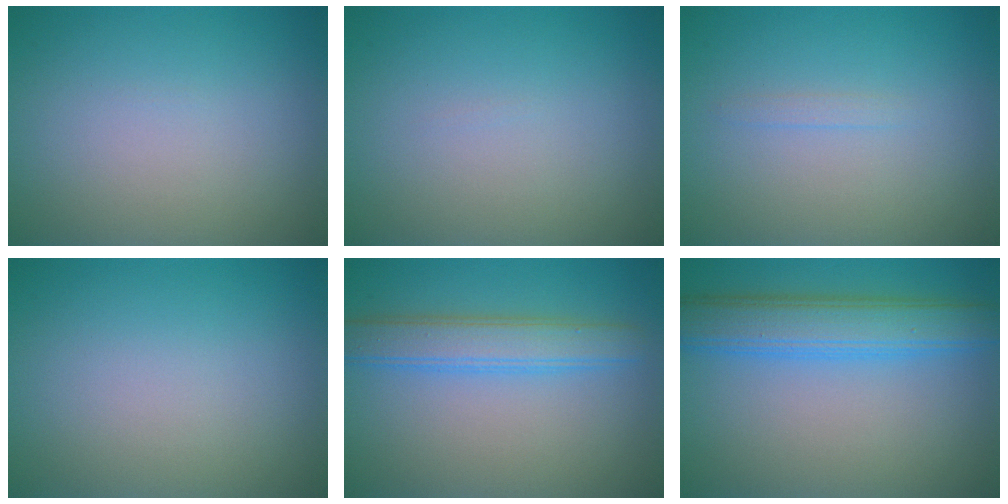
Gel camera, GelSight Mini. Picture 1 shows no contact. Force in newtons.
{"total": 0.0}
{"total": 0.6, "press": 0.6, "slide": 0.1}
{"total": 0.0}
{"total": 3.9, "press": 3.9, "slide": 0.1}
{"total": 5.6, "press": 5.6, "slide": 0.2}